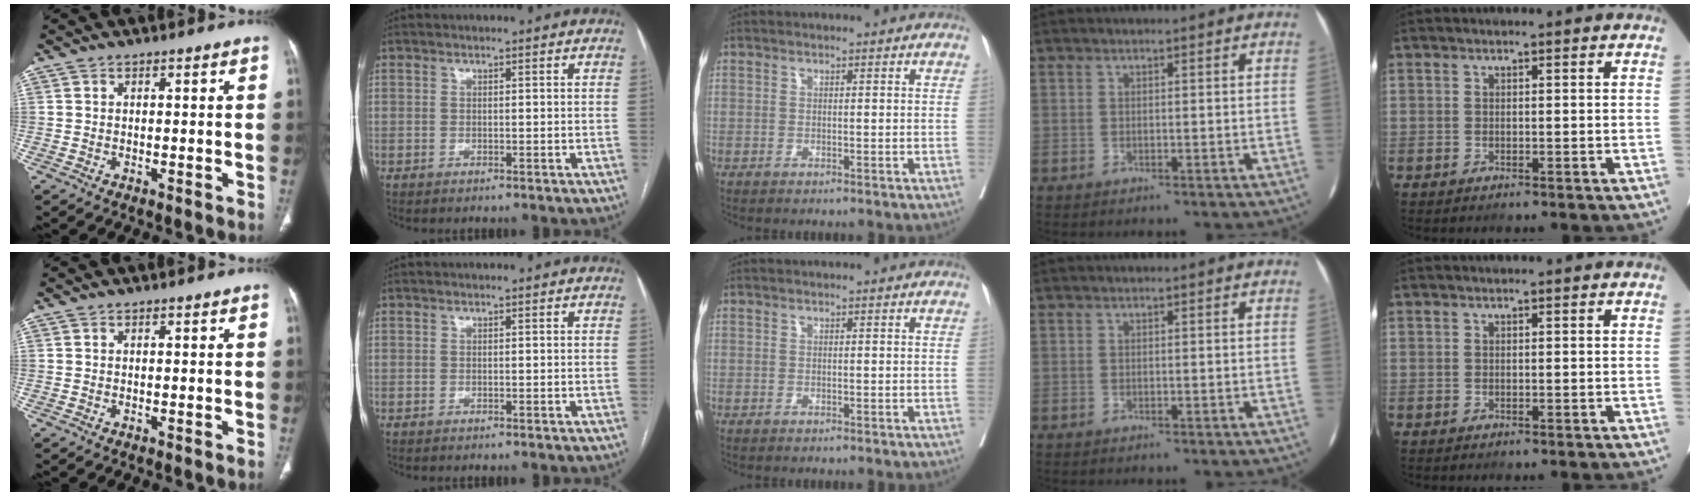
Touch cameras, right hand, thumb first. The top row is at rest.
{}